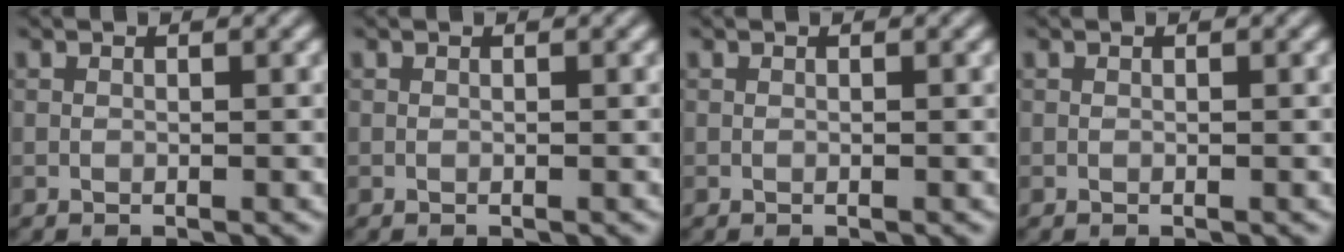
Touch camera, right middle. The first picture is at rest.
{"total": 0.0}
{"total": 0.0}
{"total": 0.0}